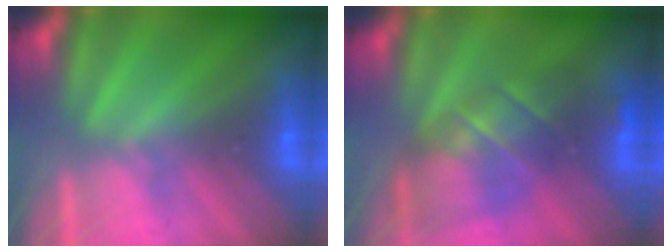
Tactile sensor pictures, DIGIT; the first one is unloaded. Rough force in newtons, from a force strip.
{"total": 5.9}